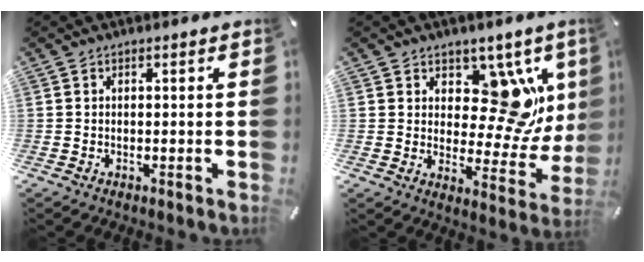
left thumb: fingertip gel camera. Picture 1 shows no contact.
{"total": 14.3, "force": [6.4, 8.7, 9.4], "torque": [-0.101, -0.066, 0.114]}